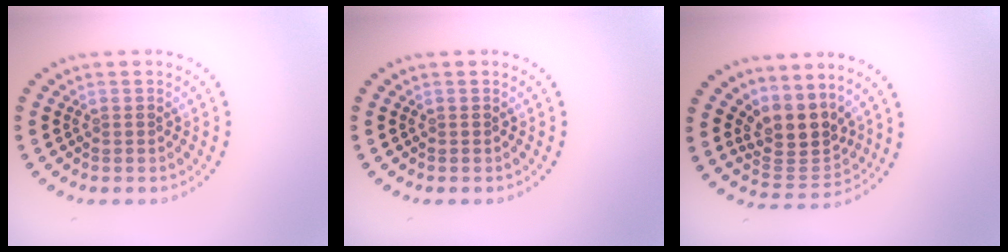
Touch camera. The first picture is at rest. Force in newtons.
{"total": 0.0}
{"total": 3.8, "press": 2.9, "slide": 2.4}